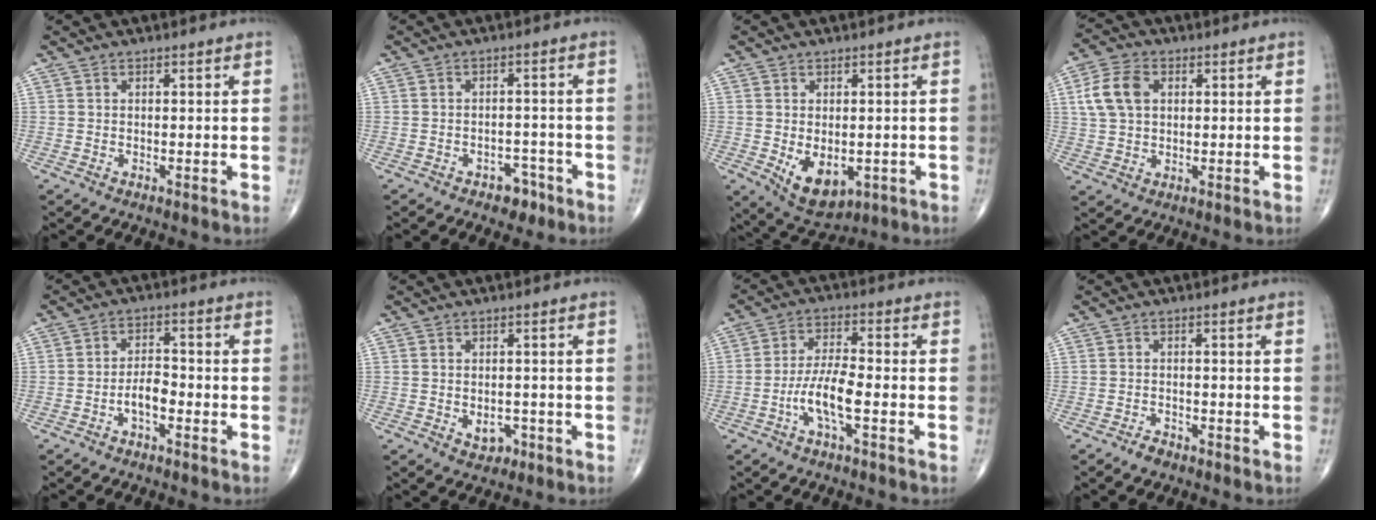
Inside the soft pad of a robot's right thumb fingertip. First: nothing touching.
{"total": 4.0, "force": [-2.6, 2.5, 1.7], "torque": [-0.007, 0.023, -0.032]}
{"total": 8.5, "force": [-1.8, 5.2, 6.5], "torque": [-0.086, -0.012, -0.010]}
{"total": 8.3, "force": [2.0, 5.7, 5.7], "torque": [-0.110, 0.009, 0.036]}
{"total": 4.5, "force": [-2.0, 2.2, 3.4], "torque": [-0.052, 0.023, -0.039]}
{"total": 3.3, "force": [-1.1, 2.4, 2.0], "torque": [-0.013, 0.005, -0.010]}
{"total": 7.5, "force": [-2.7, 1.9, 6.7], "torque": [-0.140, 0.022, -0.053]}
{"total": 2.0, "force": [-1.6, 1.0, 0.7], "torque": [-0.016, 0.006, -0.025]}